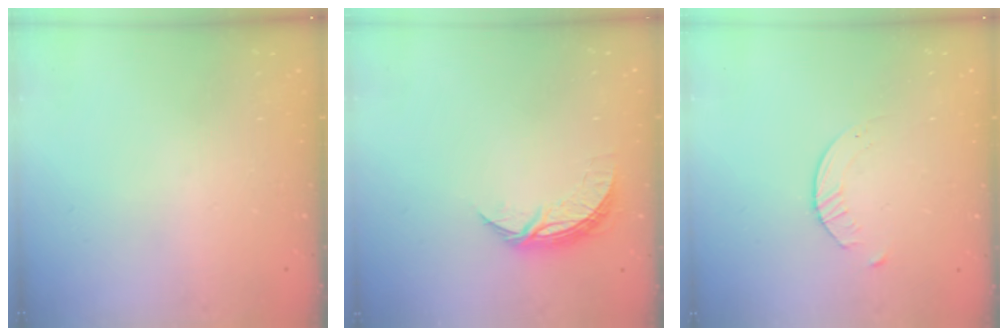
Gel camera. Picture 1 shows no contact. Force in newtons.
{"total": 6.8, "press": 6.8, "slide": 0.5}
{"total": 2.8, "press": 2.7, "slide": 0.3}